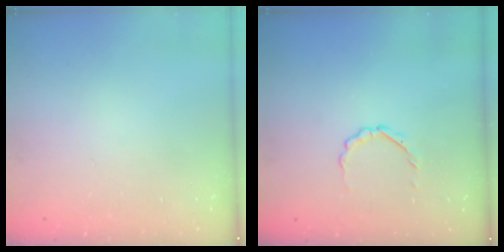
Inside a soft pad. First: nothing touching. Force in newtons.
{"total": 2.3, "press": 2.1, "slide": 0.8}